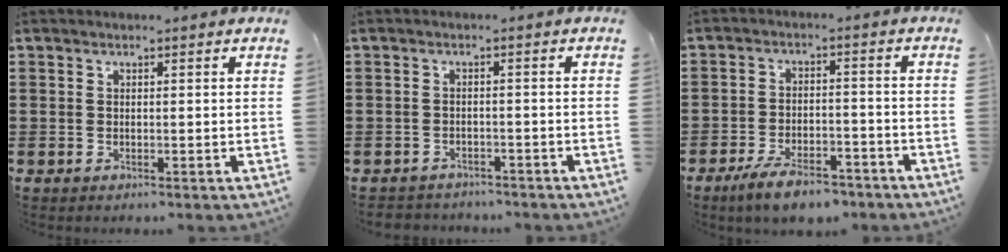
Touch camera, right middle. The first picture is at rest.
{"total": 1.8, "force": [-1.8, 0.4, -0.2], "torque": [-0.005, -0.001, -0.041]}
{"total": 6.2, "force": [-5.2, 1.5, 3.0], "torque": [-0.066, 0.001, -0.101]}